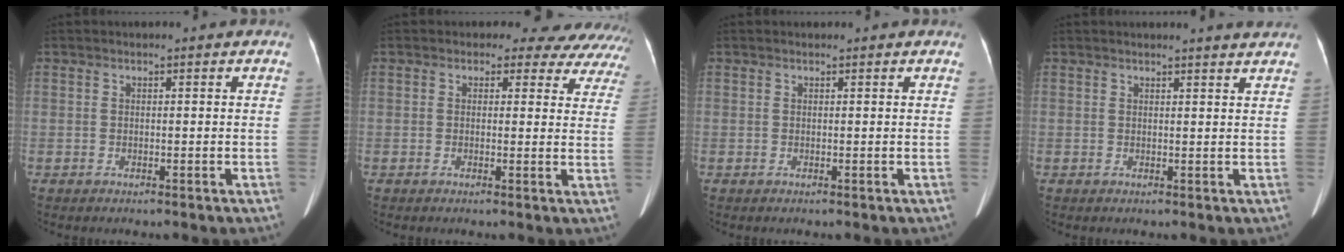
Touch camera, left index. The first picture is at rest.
{"total": 12.5, "force": [11.2, 5.2, 1.8], "torque": [0.017, -0.019, 0.084]}
{"total": 0.5, "force": [0.5, 0.2, 0.1], "torque": [-0.007, 0.007, 0.009]}
{"total": 3.6, "force": [3.4, -0.6, 1.1], "torque": [-0.014, -0.002, 0.030]}